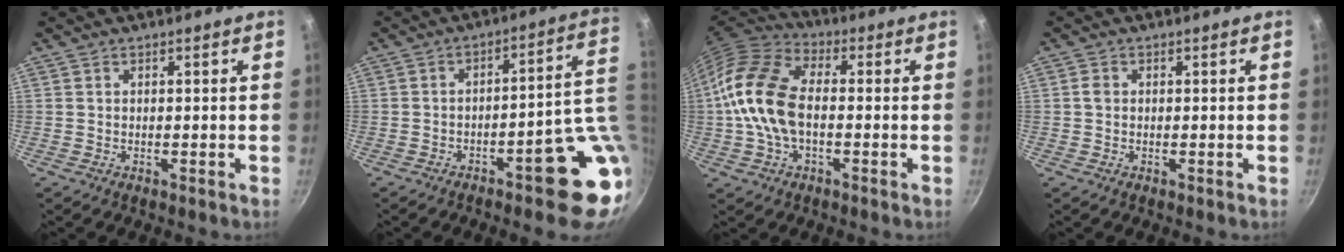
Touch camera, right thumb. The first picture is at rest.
{"total": 15.3, "force": [-2.0, 5.4, 14.1], "torque": [-0.128, 0.012, -0.018]}
{"total": 14.9, "force": [-1.0, 9.0, 11.8], "torque": [-0.217, 0.033, -0.038]}
{"total": 1.2, "force": [0.0, 1.0, 0.7], "torque": [-0.011, 0.006, -0.002]}